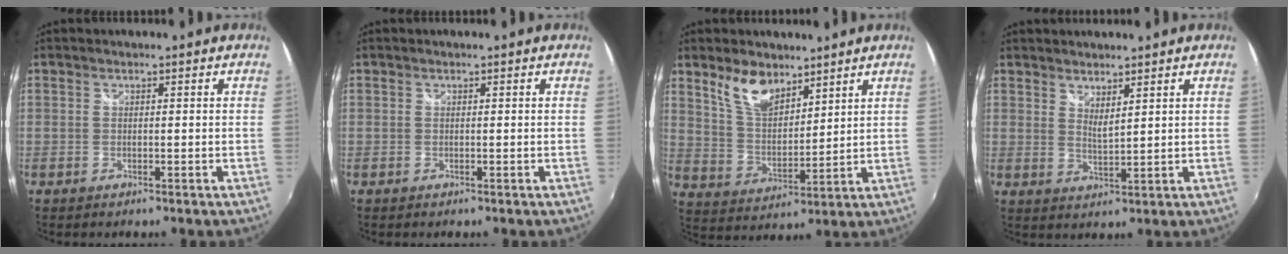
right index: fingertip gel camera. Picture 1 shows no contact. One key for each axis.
{"total": 0.0}
{"total": 9.4, "fx": 6.5, "fy": 4.4, "fz": 5.2, "tx": -0.096, "ty": 0.010, "tz": 0.130}
{"total": 3.3, "fx": 2.8, "fy": 0.6, "fz": 1.8, "tx": -0.030, "ty": -0.004, "tz": 0.045}